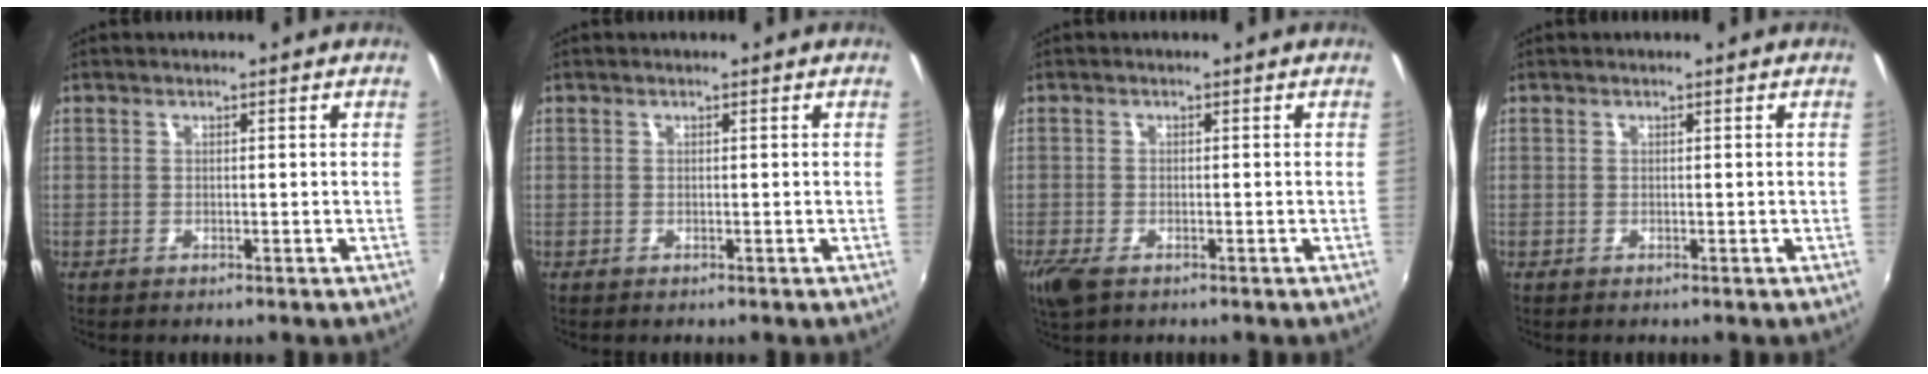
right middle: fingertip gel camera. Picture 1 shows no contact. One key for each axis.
{"total": 0.0}
{"total": 4.1, "fx": -2.5, "fy": 1.8, "fz": 2.6, "tx": -0.063, "ty": -0.016, "tz": -0.047}
{"total": 0.0}